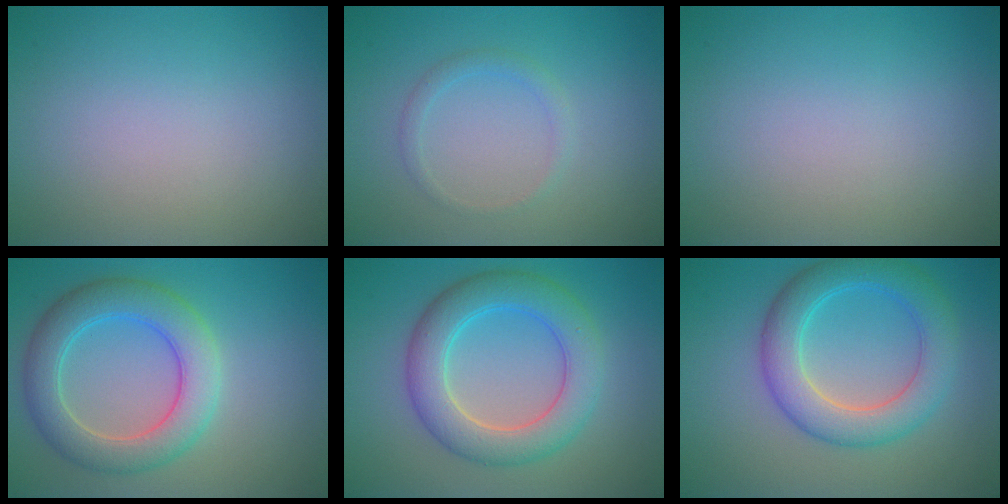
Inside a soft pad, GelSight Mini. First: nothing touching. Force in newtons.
{"total": 1.2, "press": 1.2, "slide": 0.0}
{"total": 0.0}
{"total": 5.8, "press": 5.8, "slide": 0.3}
{"total": 6.1, "press": 6.1, "slide": 0.2}
{"total": 5.8, "press": 5.8, "slide": 0.1}